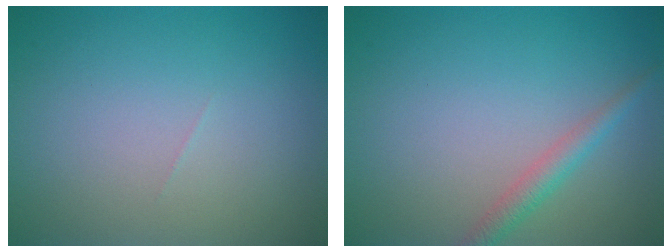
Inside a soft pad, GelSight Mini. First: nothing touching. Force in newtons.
{"total": 2.0, "press": 2.0, "slide": 0.0}